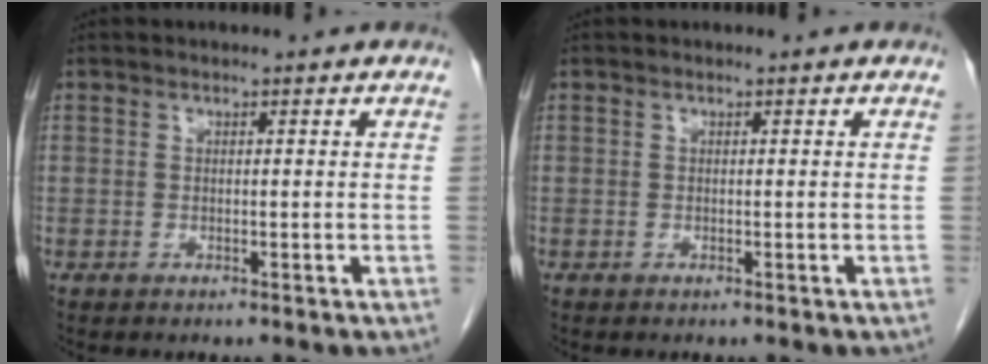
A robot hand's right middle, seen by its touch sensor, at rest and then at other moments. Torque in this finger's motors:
{"motor_torque": [0.00, 0.00, 0.00, 0.00]}